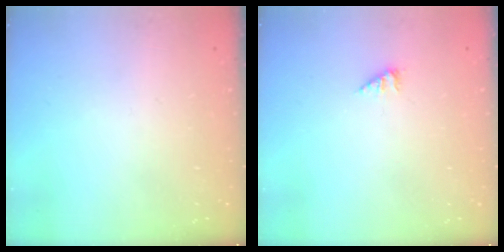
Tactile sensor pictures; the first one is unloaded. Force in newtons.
{"total": 2.8, "press": 2.7, "slide": 0.5}